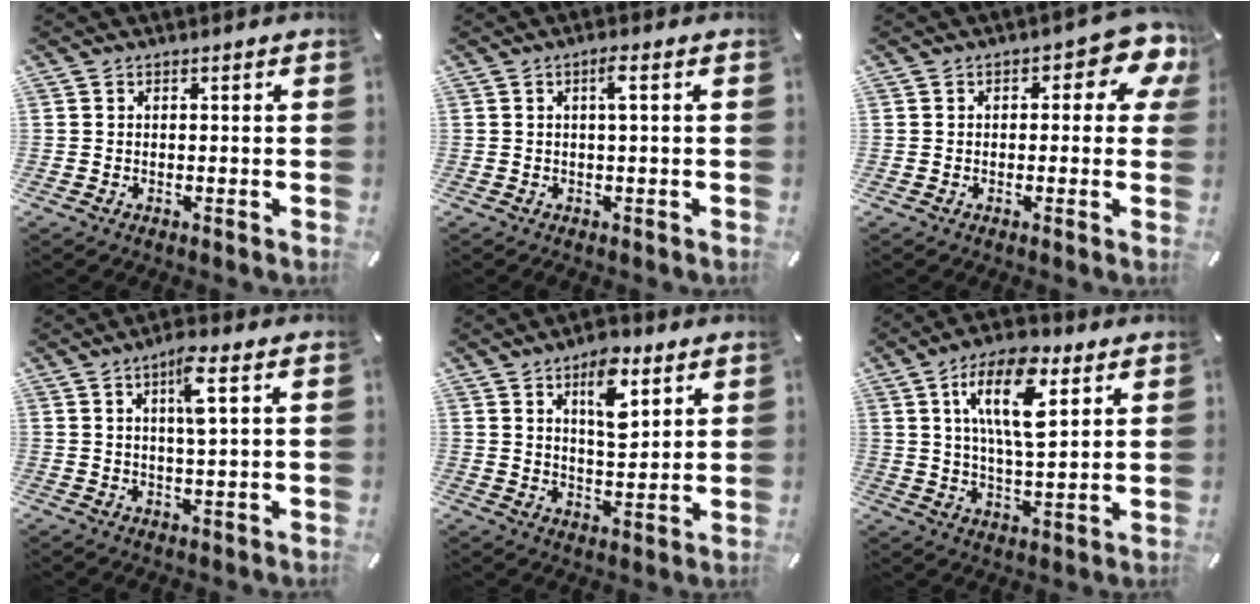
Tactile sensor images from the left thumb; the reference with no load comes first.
{"total": 3.1, "force": [0.3, 0.2, 3.1], "torque": [-0.061, 0.004, 0.002]}
{"total": 7.1, "force": [2.4, 3.4, 5.8], "torque": [-0.075, -0.010, 0.034]}
{"total": 6.5, "force": [2.3, 1.0, 5.9], "torque": [-0.105, -0.003, 0.033]}
{"total": 10.3, "force": [5.7, 4.7, 7.1], "torque": [-0.095, -0.026, 0.092]}
{"total": 15.1, "force": [6.9, 6.2, 11.9], "torque": [-0.221, -0.012, 0.114]}